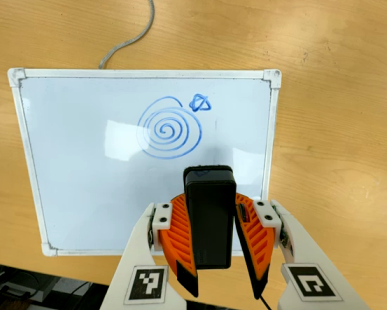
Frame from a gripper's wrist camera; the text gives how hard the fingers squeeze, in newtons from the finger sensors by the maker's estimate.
{"total": 11.5, "left": 9.4, "right": 13.6}